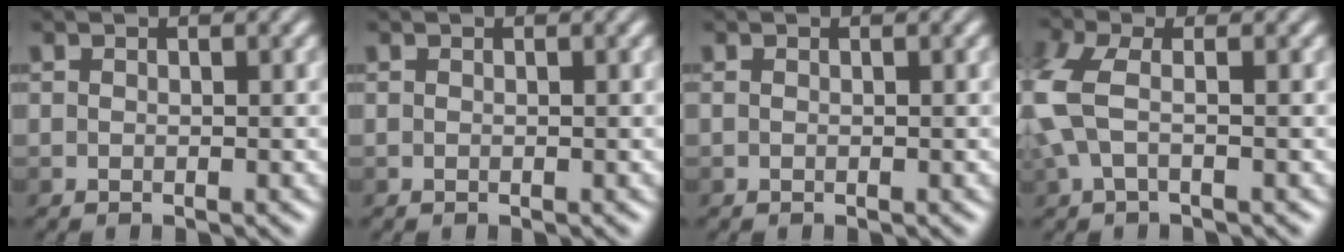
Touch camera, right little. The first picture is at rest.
{"total": 0.0}
{"total": 0.0}
{"total": 4.1, "force": [-0.1, 2.0, 3.6], "torque": [-0.106, 0.010, -0.007]}